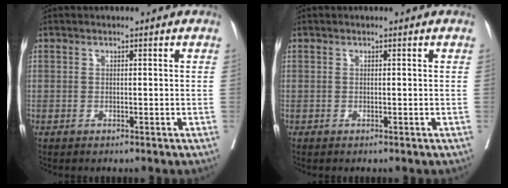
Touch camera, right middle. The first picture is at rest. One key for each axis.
{"total": 0.0}